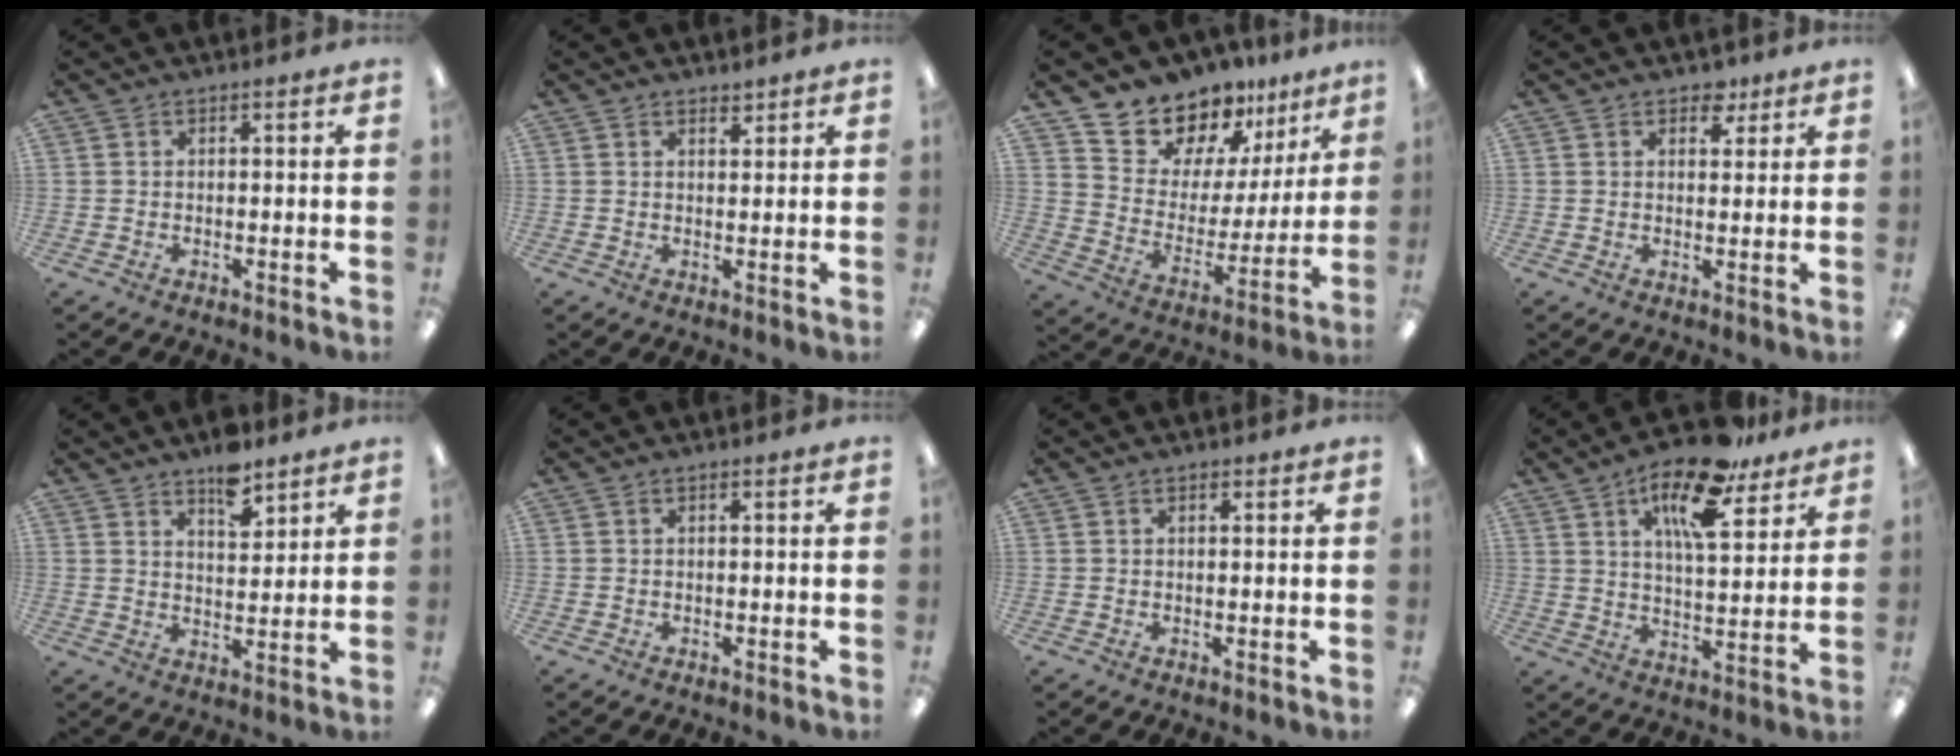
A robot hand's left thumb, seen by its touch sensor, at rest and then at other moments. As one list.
[{"total": 1.8, "force": [1.6, 0.6, 0.5], "torque": [-0.004, -0.004, 0.029]}, {"total": 14.3, "force": [13.0, 5.9, 0.2], "torque": [-0.032, -0.129, 0.242]}, {"total": 4.1, "force": [2.8, 2.5, 1.7], "torque": [-0.007, -0.011, 0.046]}, {"total": 7.2, "force": [5.6, 3.1, 3.3], "torque": [-0.041, -0.033, 0.096]}, {"total": 0.0}, {"total": 0.8, "force": [0.5, 0.4, 0.5], "torque": [-0.002, -0.002, 0.008]}, {"total": 15.4, "force": [10.2, 5.3, 10.2], "torque": [-0.159, -0.048, 0.167]}]